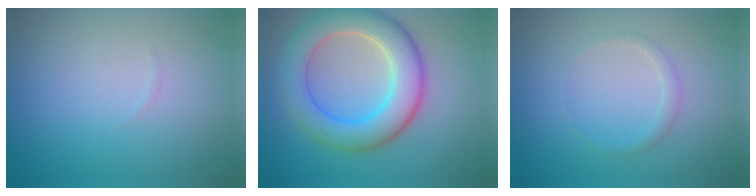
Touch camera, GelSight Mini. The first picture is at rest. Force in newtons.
{"total": 7.2, "press": 7.2, "slide": 0.5}
{"total": 1.1, "press": 1.1, "slide": 0.0}